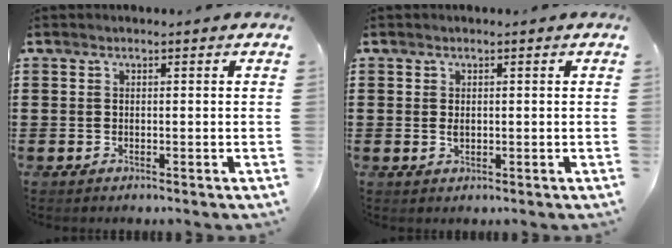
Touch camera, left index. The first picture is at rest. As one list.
[{"total": 1.0, "force": [0.2, 0.5, 0.9], "torque": [-0.019, 0.002, 0.003]}]